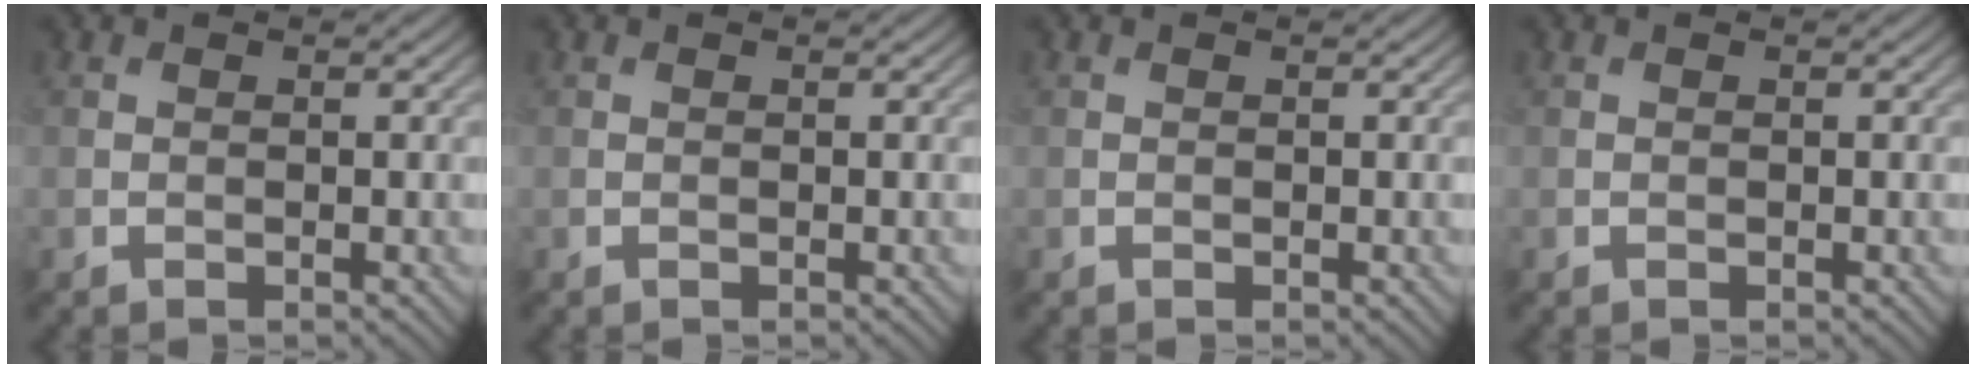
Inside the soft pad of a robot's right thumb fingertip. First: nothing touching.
{"total": 0.0}
{"total": 0.0}
{"total": 0.0}